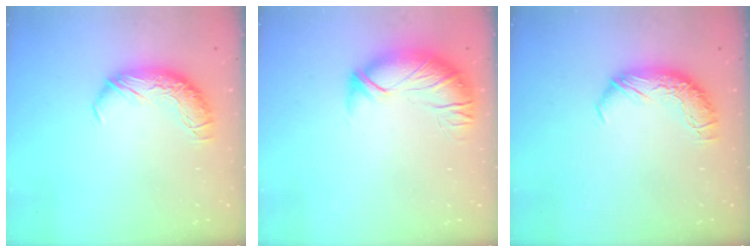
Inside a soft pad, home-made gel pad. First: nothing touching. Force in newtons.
{"total": 2.8, "press": 1.3, "slide": 2.5}
{"total": 0.0}